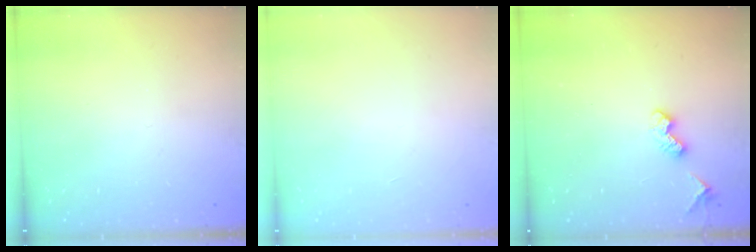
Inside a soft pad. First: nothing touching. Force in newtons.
{"total": 0.0}
{"total": 5.2, "press": 5.2, "slide": 0.8}